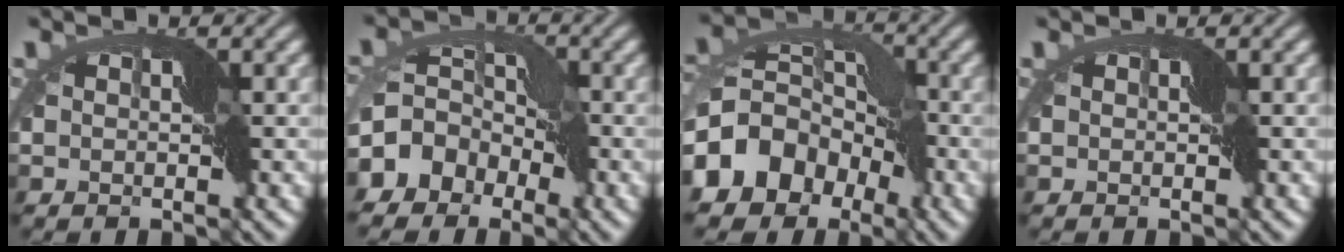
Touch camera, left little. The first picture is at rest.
{"total": 7.7, "force": [-3.3, 6.1, 3.4], "torque": [-0.060, 0.003, -0.089]}
{"total": 10.8, "force": [-5.1, 7.7, 5.5], "torque": [-0.112, 0.012, -0.115]}
{"total": 0.0}